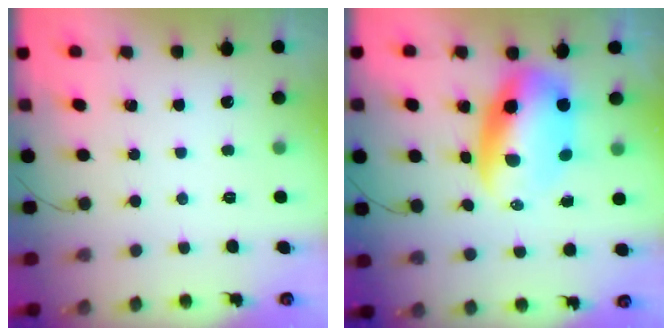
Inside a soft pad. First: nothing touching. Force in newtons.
{"total": 10.1, "press": 9.8, "slide": 2.5}